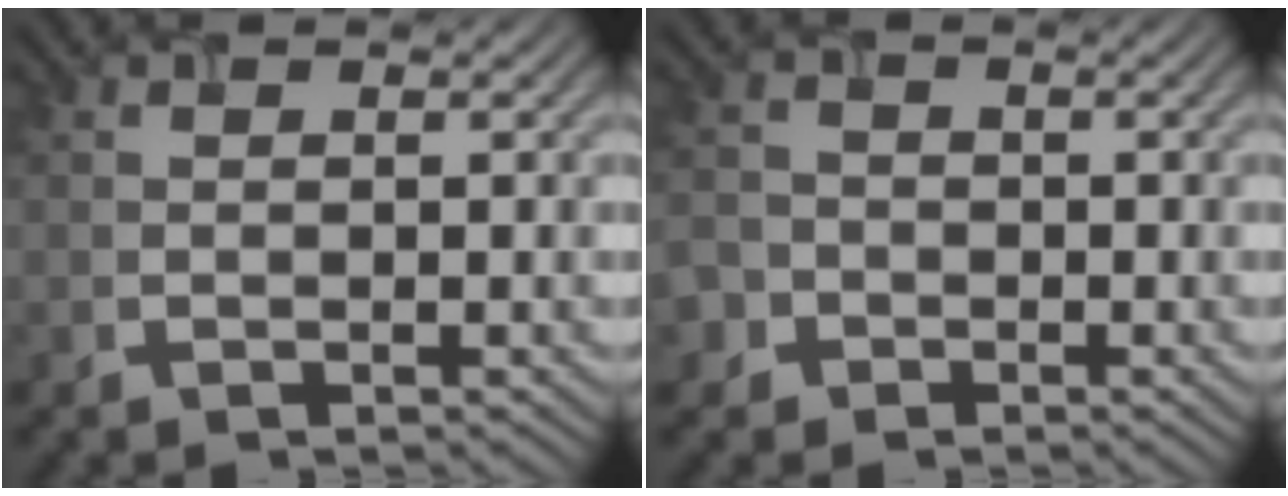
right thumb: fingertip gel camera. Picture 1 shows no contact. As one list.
[{"total": 2.7, "force": [-1.6, 2.1, 0.2], "torque": [-0.004, -0.010, -0.033]}]